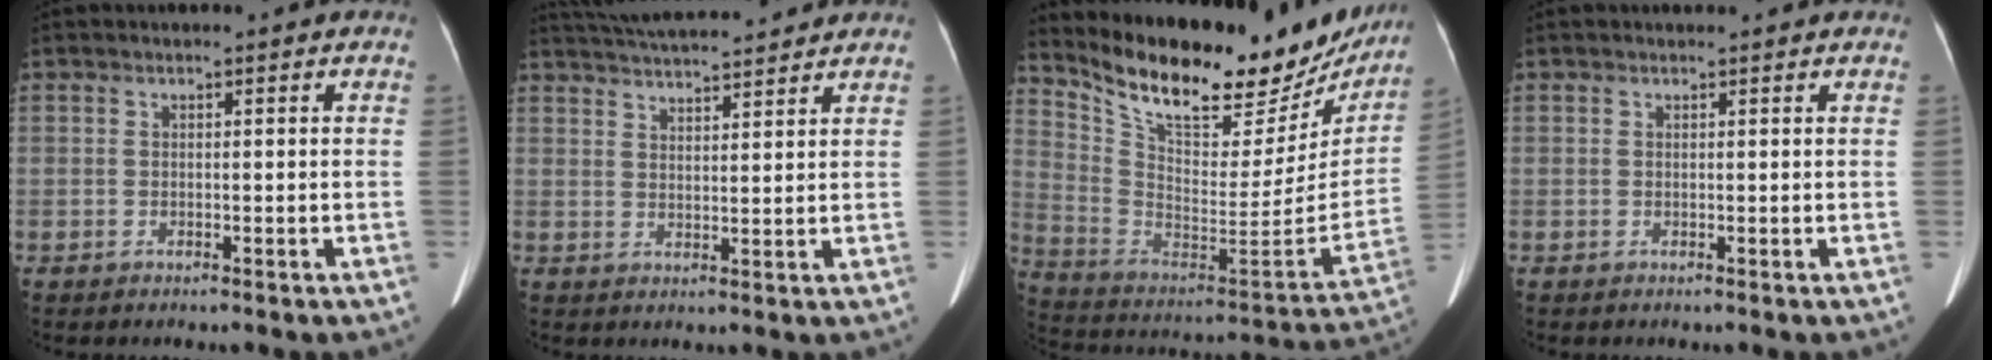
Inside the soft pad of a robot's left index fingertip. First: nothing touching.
{"total": 12.9, "force": [11.9, 1.4, 4.6], "torque": [-0.085, 0.030, 0.183]}
{"total": 28.6, "force": [23.5, 9.4, 13.3], "torque": [-0.229, -0.026, 0.341]}
{"total": 1.6, "force": [1.5, 0.1, 0.3], "torque": [-0.009, 0.009, 0.020]}